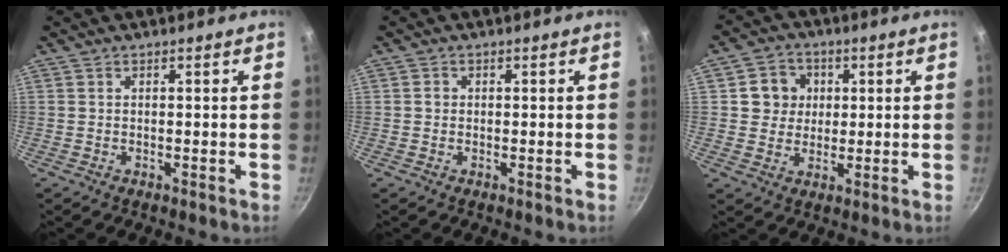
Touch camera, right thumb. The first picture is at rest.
{"total": 1.0, "force": [0.0, 0.9, 0.4], "torque": [-0.003, 0.003, -0.001]}
{"total": 7.3, "force": [1.3, 6.7, 2.5], "torque": [-0.003, 0.003, 0.019]}